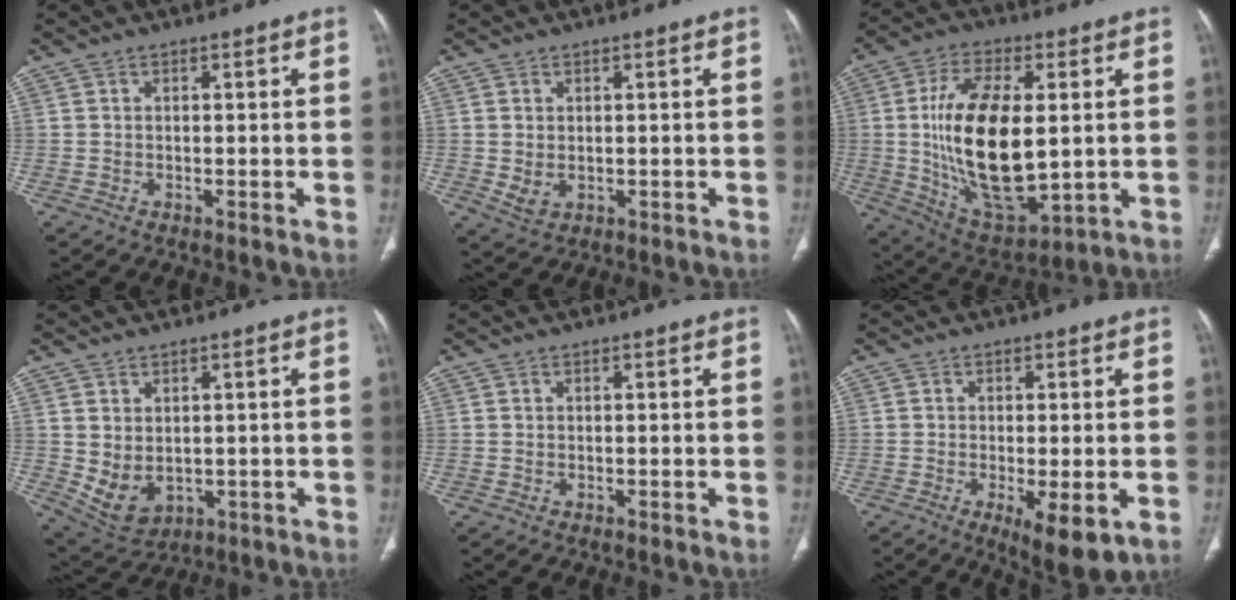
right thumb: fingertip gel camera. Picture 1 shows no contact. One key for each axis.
{"total": 2.9, "fx": 0.0, "fy": 2.2, "fz": 2.0, "tx": -0.038, "ty": -0.007, "tz": 0.012}
{"total": 21.9, "fx": 0.9, "fy": 10.7, "fz": 19.2, "tx": -0.342, "ty": -0.017, "tz": 0.030}
{"total": 7.4, "fx": -0.1, "fy": 5.3, "fz": 5.2, "tx": -0.086, "ty": -0.007, "tz": 0.026}
{"total": 0.0}
{"total": 8.0, "fx": -2.6, "fy": 2.5, "fz": 7.1, "tx": -0.107, "ty": -0.018, "tz": -0.034}